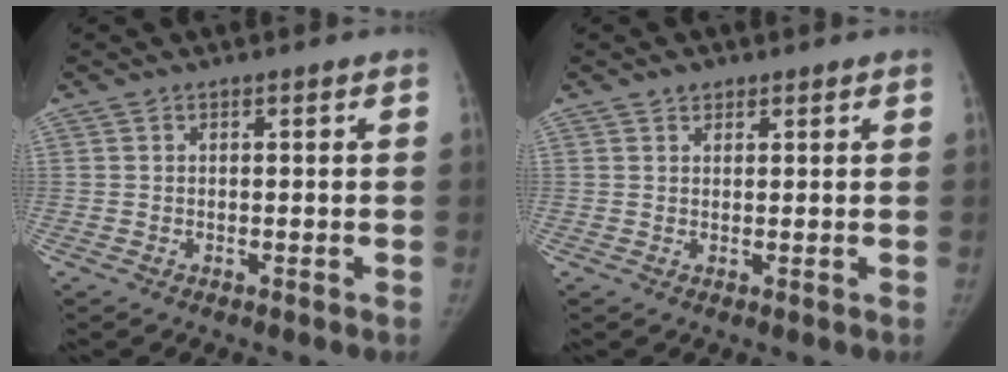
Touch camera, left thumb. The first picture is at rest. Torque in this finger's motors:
{"motor_torque": [-0.01, -0.07, 0.56, -0.40, 0.00]}